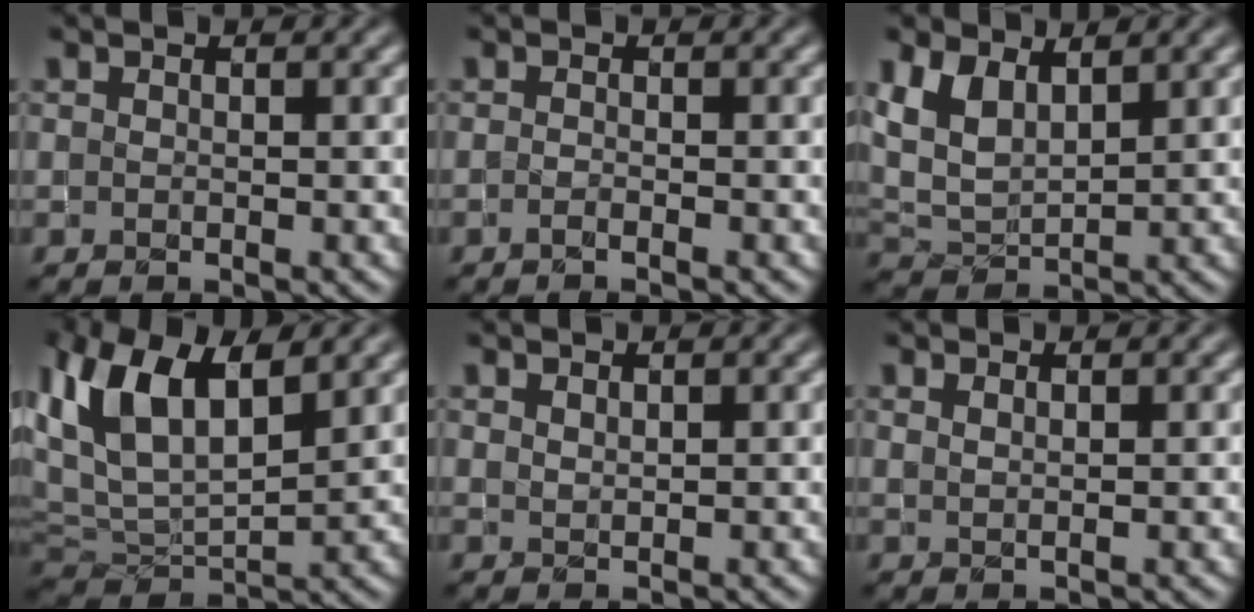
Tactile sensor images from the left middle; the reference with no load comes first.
{"total": 0.8, "force": [-0.6, 0.1, 0.5], "torque": [-0.011, -0.002, -0.013]}
{"total": 5.1, "force": [2.4, 2.7, 3.5], "torque": [-0.086, -0.001, 0.044]}
{"total": 9.4, "force": [3.8, 4.6, 7.3], "torque": [-0.164, 0.010, 0.067]}
{"total": 0.7, "force": [0.6, 0.2, 0.2], "torque": [-0.006, -0.001, 0.014]}
{"total": 0.9, "force": [0.7, 0.2, 0.5], "torque": [-0.011, 0.001, 0.013]}